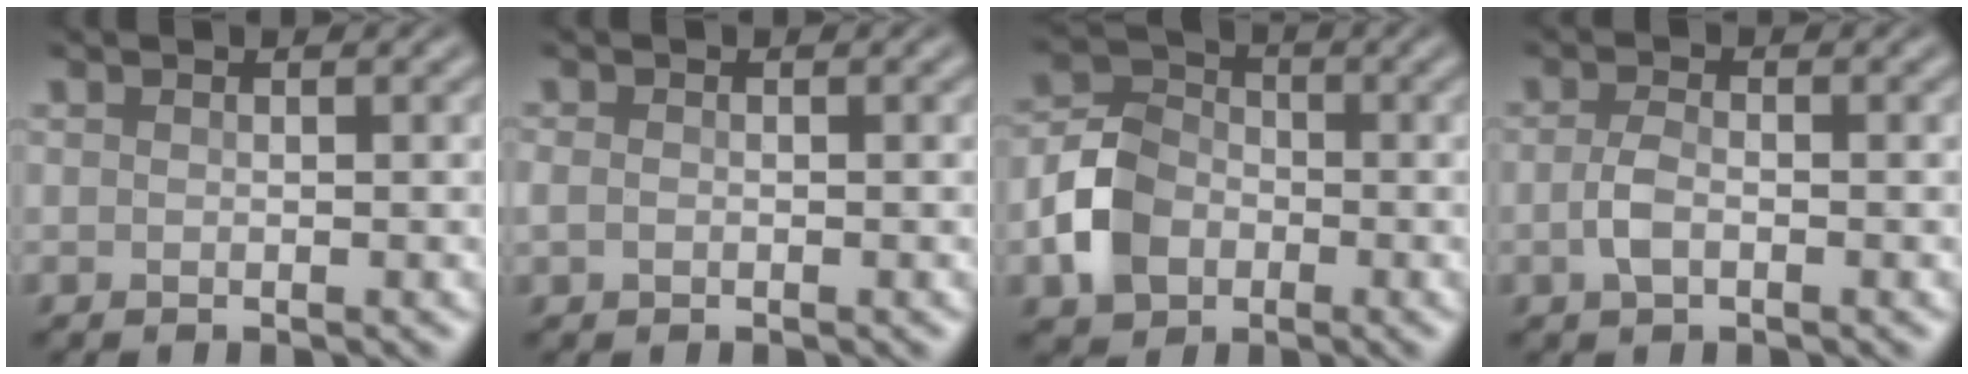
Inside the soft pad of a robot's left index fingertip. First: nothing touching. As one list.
[{"total": 0.9, "force": [-0.2, 0.7, 0.6], "torque": [-0.013, -0.001, -0.006]}, {"total": 5.2, "force": [-1.9, 4.1, 2.6], "torque": [-0.053, 0.004, -0.047]}, {"total": 2.0, "force": [-0.6, 1.0, 1.6], "torque": [-0.037, 0.000, -0.016]}]